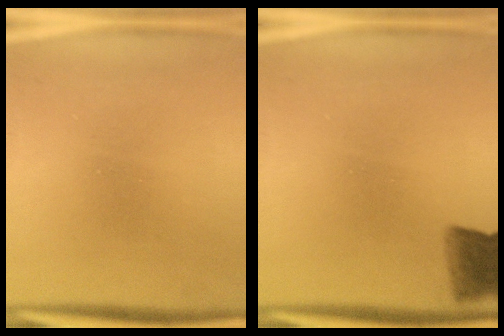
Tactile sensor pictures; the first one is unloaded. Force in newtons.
{"total": 5.6}